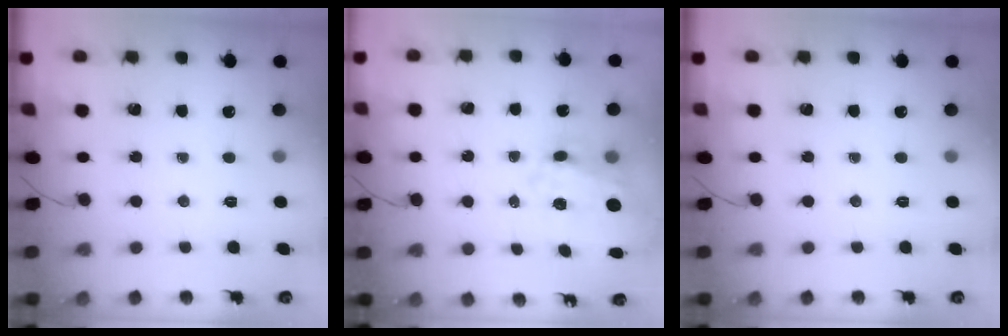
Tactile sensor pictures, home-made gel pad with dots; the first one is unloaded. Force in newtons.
{"total": 14.6, "press": 14.2, "slide": 3.5}
{"total": 0.0}